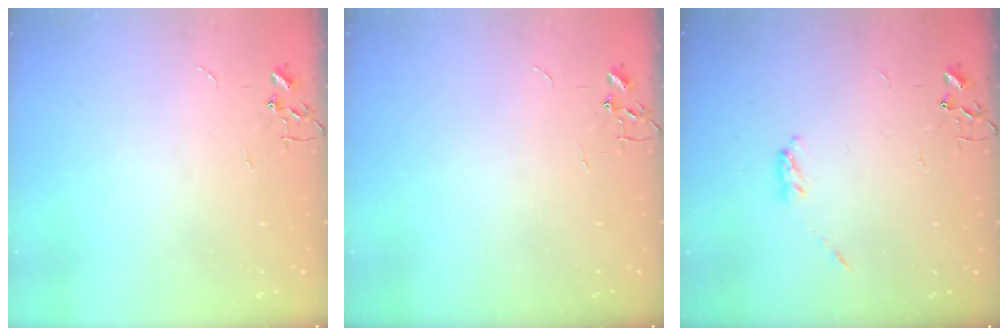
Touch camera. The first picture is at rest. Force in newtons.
{"total": 0.0}
{"total": 3.1, "press": 3.1, "slide": 0.5}